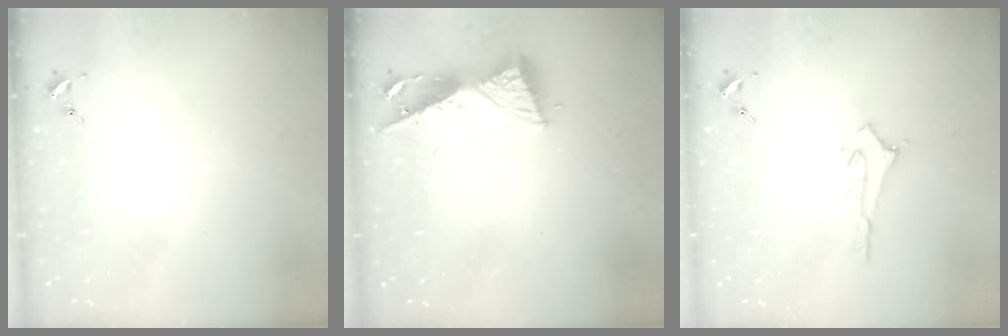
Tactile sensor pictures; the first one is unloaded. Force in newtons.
{"total": 8.7, "press": 8.7, "slide": 0.6}
{"total": 2.9, "press": 2.8, "slide": 0.4}